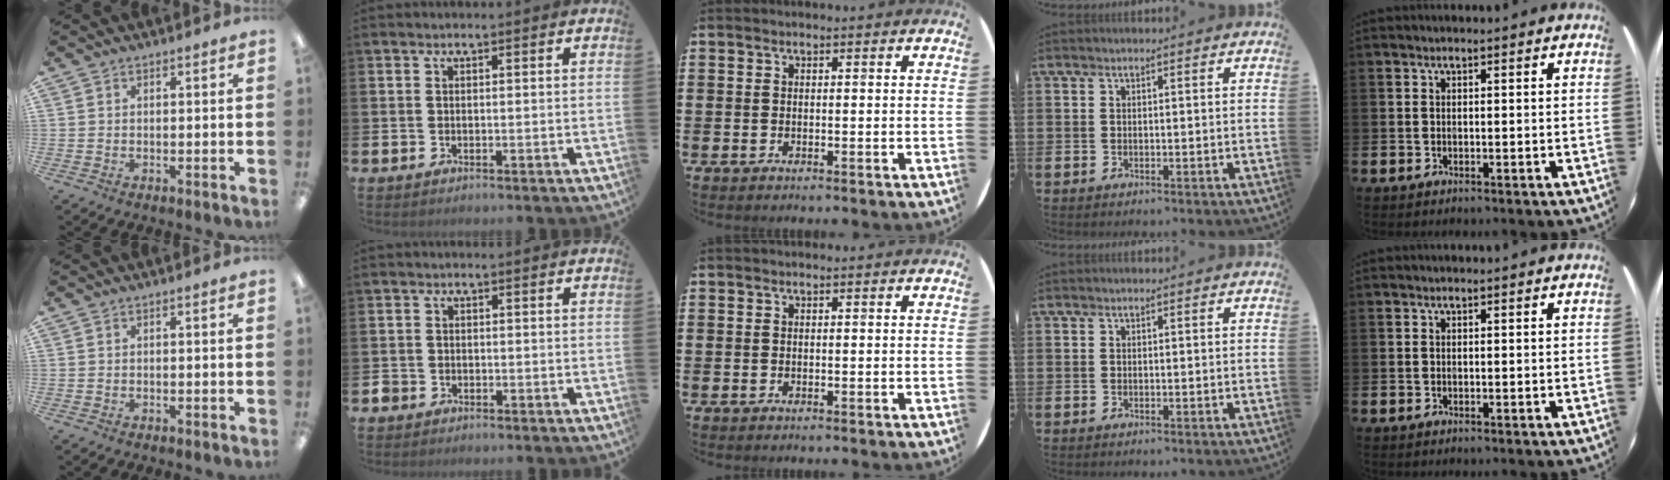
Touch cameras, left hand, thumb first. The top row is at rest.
{"index": {"total": 1.3, "force": [-1.0, 0.9, 0.1], "torque": [-0.003, 0.003, -0.023]}}